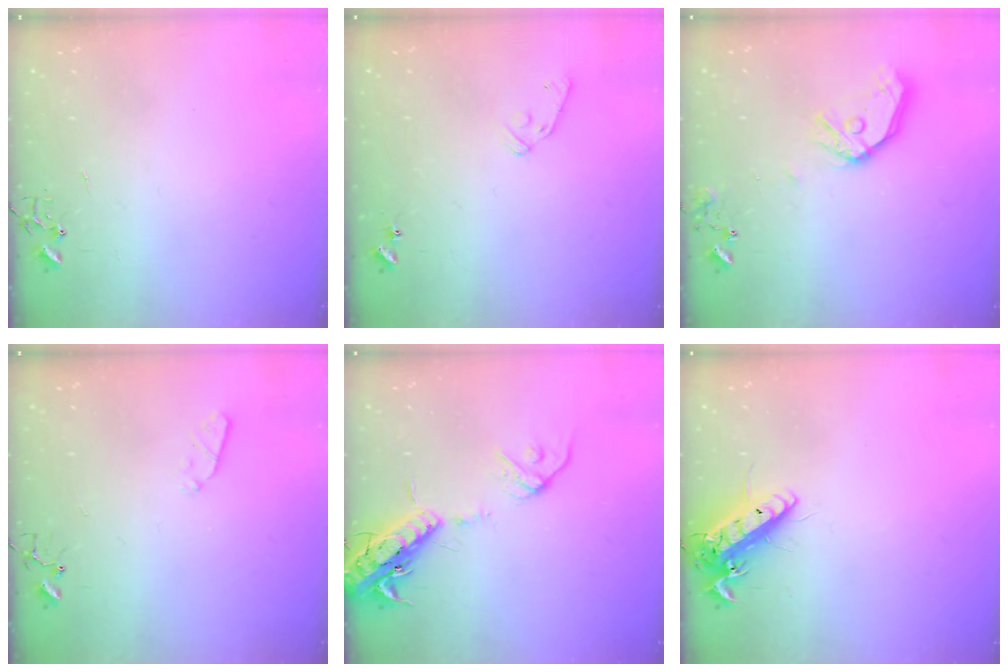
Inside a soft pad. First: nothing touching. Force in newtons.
{"total": 8.0, "press": 7.9, "slide": 0.7}
{"total": 12.8, "press": 12.7, "slide": 1.8}
{"total": 3.5, "press": 3.4, "slide": 0.5}
{"total": 16.3, "press": 16.0, "slide": 3.3}
{"total": 14.8, "press": 14.5, "slide": 2.8}